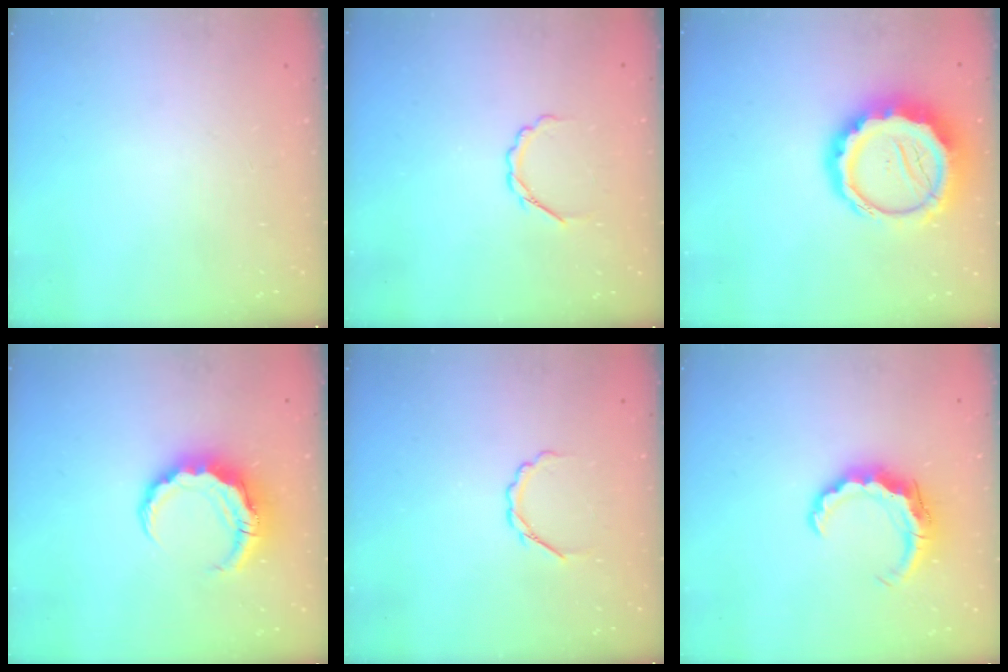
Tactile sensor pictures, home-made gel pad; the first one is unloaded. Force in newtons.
{"total": 3.1, "press": 3.0, "slide": 1.0}
{"total": 15.2, "press": 14.8, "slide": 3.3}
{"total": 8.2, "press": 8.1, "slide": 1.3}
{"total": 3.1, "press": 3.0, "slide": 1.0}
{"total": 7.8, "press": 7.8, "slide": 0.4}